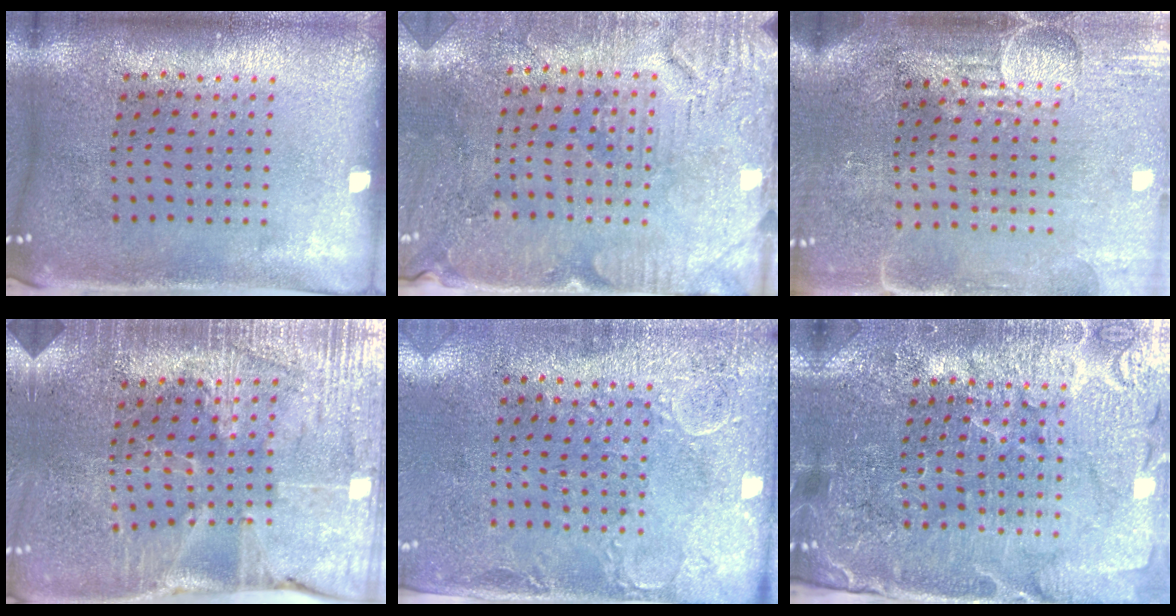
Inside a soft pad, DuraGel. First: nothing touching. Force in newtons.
{"total": 3.0, "press": 2.8, "slide": 0.9}
{"total": 4.0, "press": 3.5, "slide": 1.9}
{"total": 3.2, "press": 3.1, "slide": 0.5}
{"total": 2.9, "press": 2.3, "slide": 1.8}
{"total": 4.6, "press": 4.3, "slide": 1.5}